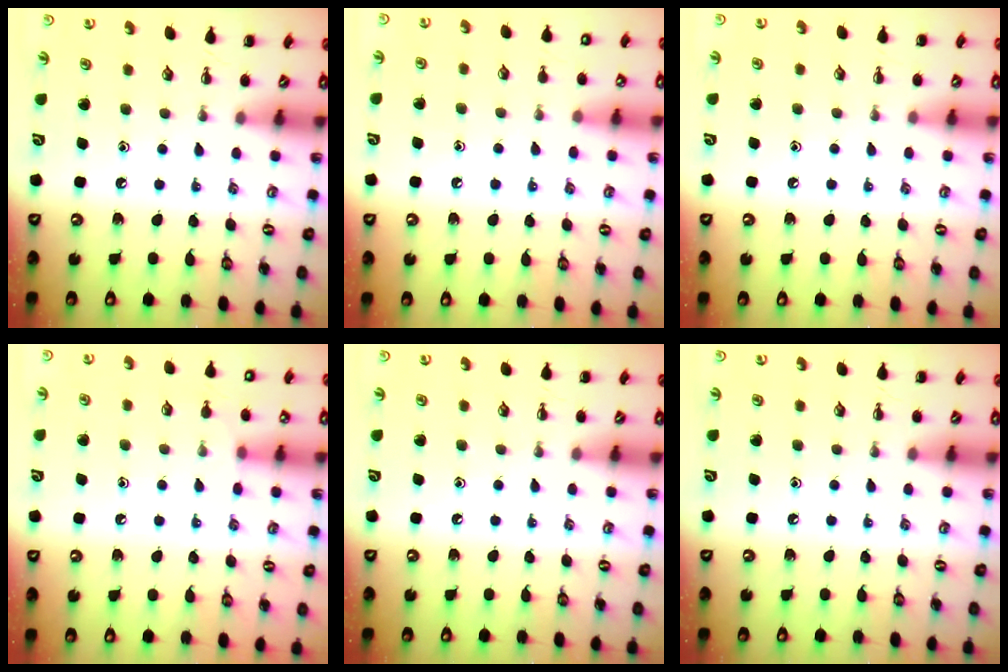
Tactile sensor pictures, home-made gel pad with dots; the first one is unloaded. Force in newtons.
{"total": 8.7, "press": 8.3, "slide": 2.4}
{"total": 4.1, "press": 3.8, "slide": 1.6}
{"total": 6.9, "press": 6.8, "slide": 1.6}
{"total": 0.0}
{"total": 0.0}